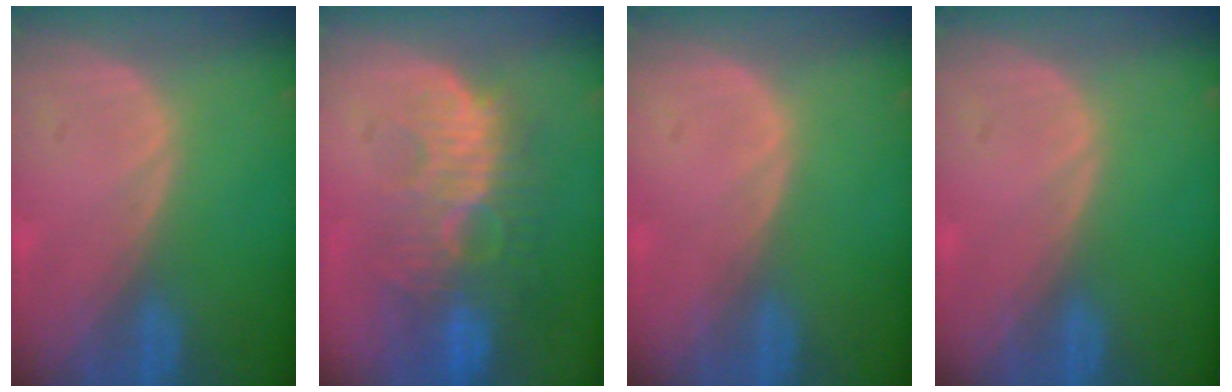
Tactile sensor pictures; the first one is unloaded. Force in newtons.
{"total": 11.1, "press": 9.6, "slide": 5.6}
{"total": 0.0}
{"total": 0.0}